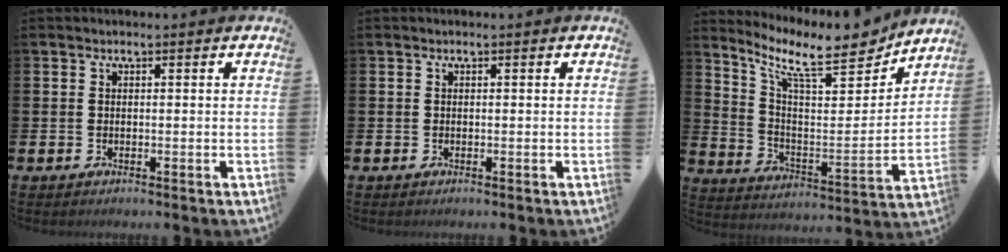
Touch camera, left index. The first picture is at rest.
{"total": 0.0}
{"total": 11.3, "force": [9.4, 2.9, 5.5], "torque": [-0.123, -0.067, 0.157]}